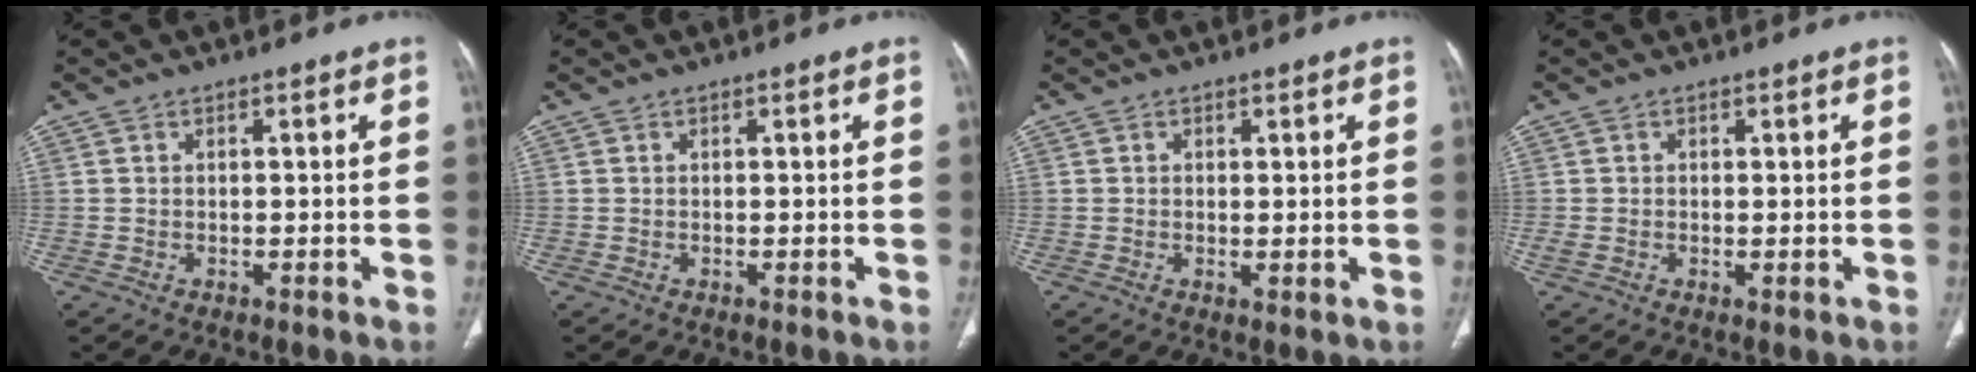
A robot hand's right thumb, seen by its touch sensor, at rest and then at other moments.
{"total": 0.0}
{"total": 1.0, "force": [0.1, 0.4, 0.9], "torque": [-0.023, -0.007, 0.004]}
{"total": 1.1, "force": [0.0, 0.6, 0.9], "torque": [-0.023, -0.005, 0.000]}